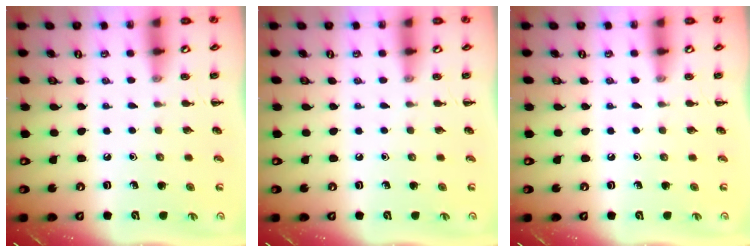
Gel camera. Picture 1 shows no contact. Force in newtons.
{"total": 0.0}
{"total": 0.0}